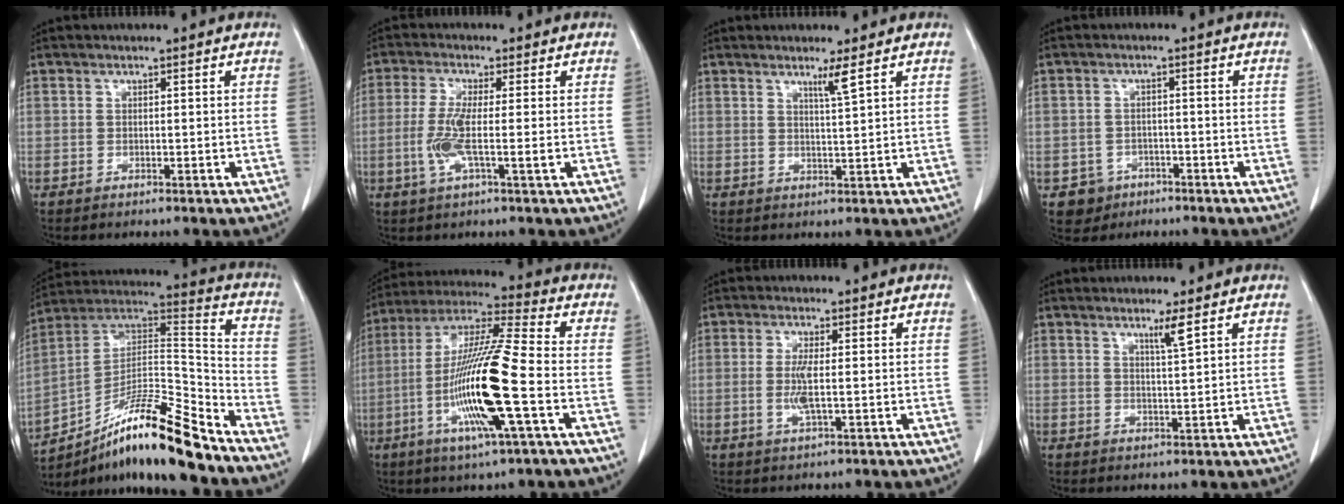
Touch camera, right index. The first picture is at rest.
{"total": 5.6, "force": [-0.9, 0.3, 5.5], "torque": [-0.121, -0.008, -0.018]}
{"total": 2.4, "force": [1.6, -0.8, 1.7], "torque": [-0.033, -0.013, 0.032]}
{"total": 3.9, "force": [-2.0, 3.4, 0.1], "torque": [0.004, 0.013, -0.028]}
{"total": 19.9, "force": [-14.3, 1.7, 13.6], "torque": [-0.233, 0.012, -0.249]}
{"total": 17.4, "force": [-4.5, 0.5, 16.8], "torque": [-0.338, -0.012, -0.089]}
{"total": 3.5, "force": [-0.2, 0.5, 3.5], "torque": [-0.076, -0.004, 0.000]}
{"total": 2.6, "force": [1.6, -0.6, 1.9], "torque": [-0.036, -0.008, 0.032]}